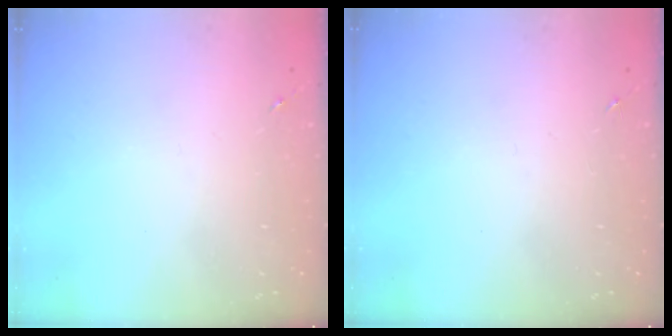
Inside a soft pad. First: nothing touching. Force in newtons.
{"total": 0.0}